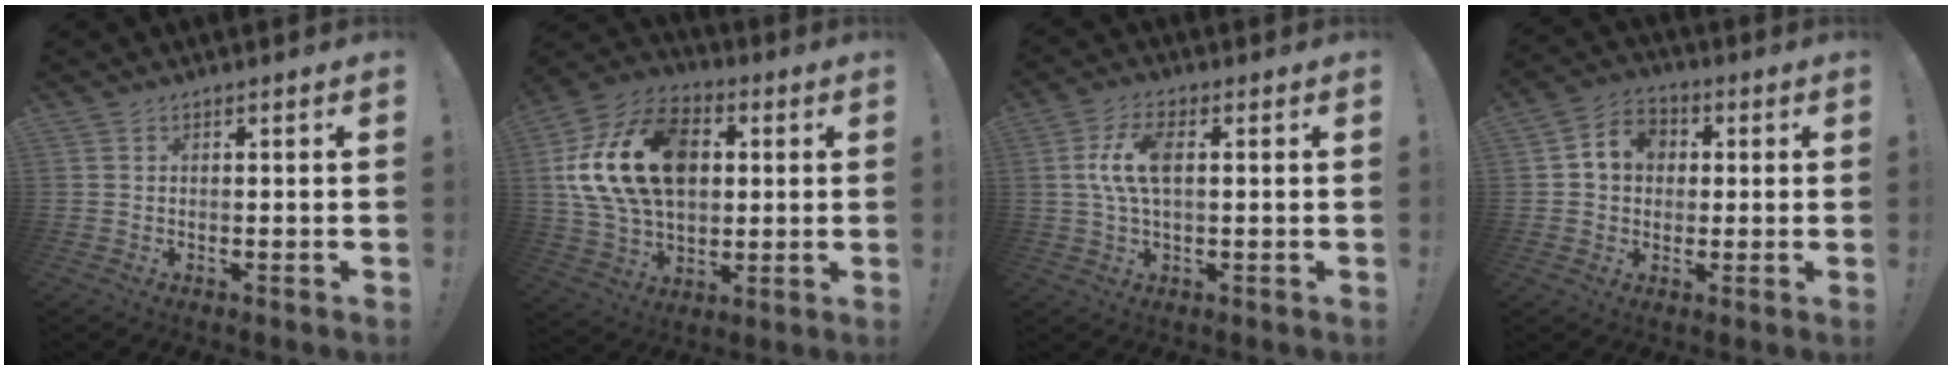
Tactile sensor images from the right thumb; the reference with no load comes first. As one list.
[{"total": 23.0, "force": [4.3, 15.9, 16.1], "torque": [-0.272, -0.002, 0.085]}, {"total": 9.3, "force": [1.1, 4.2, 8.2], "torque": [-0.158, -0.001, 0.019]}, {"total": 8.6, "force": [1.9, 7.3, 4.1], "torque": [-0.056, 0.005, 0.039]}]